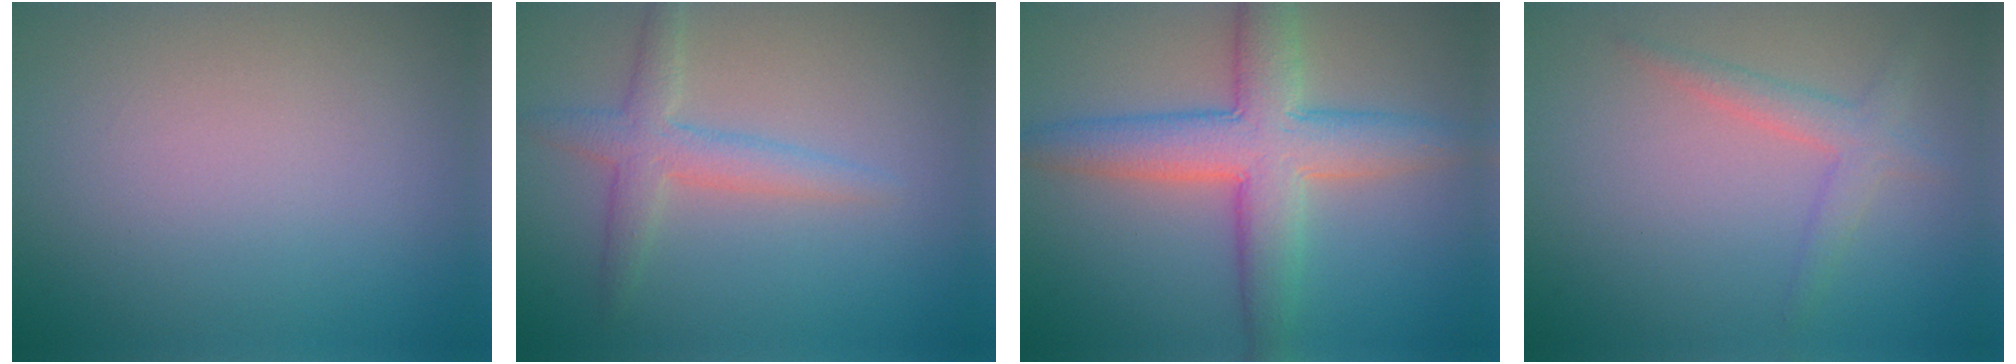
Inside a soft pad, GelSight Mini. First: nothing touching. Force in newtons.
{"total": 3.0, "press": 3.0, "slide": 0.1}
{"total": 7.3, "press": 7.3, "slide": 0.3}
{"total": 2.1, "press": 2.1, "slide": 0.1}